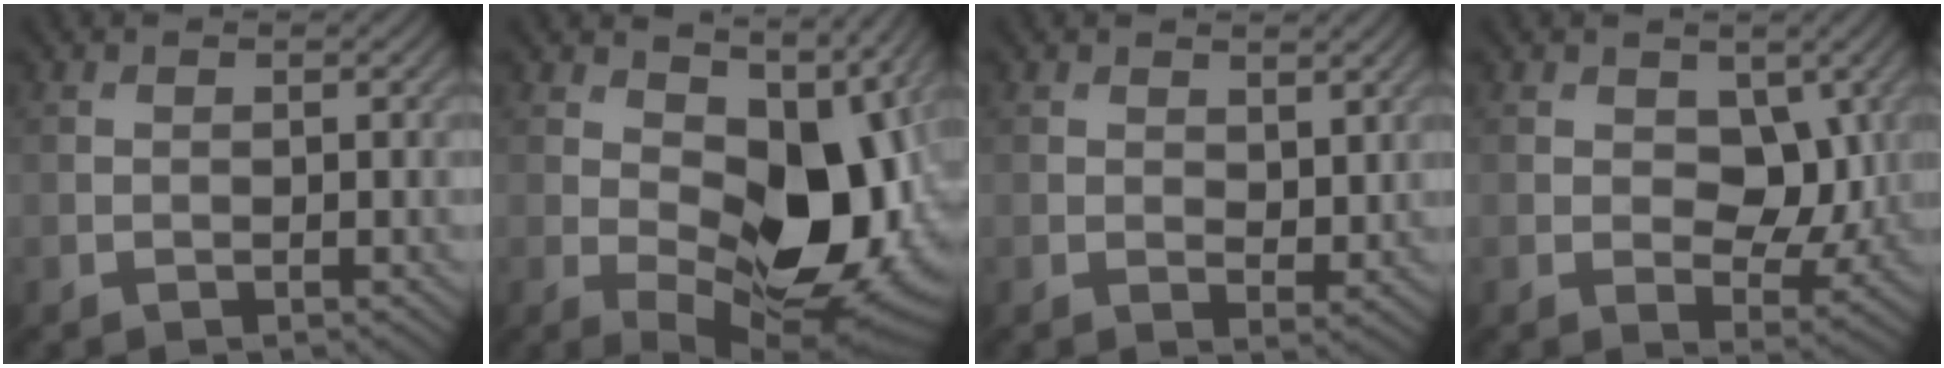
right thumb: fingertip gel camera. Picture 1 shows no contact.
{"total": 14.6, "force": [1.6, 8.4, 11.9], "torque": [-0.172, -0.013, 0.033]}
{"total": 2.7, "force": [1.6, 1.6, 1.6], "torque": [-0.029, -0.008, 0.029]}
{"total": 6.8, "force": [1.4, 4.5, 4.9], "torque": [-0.077, -0.012, 0.016]}